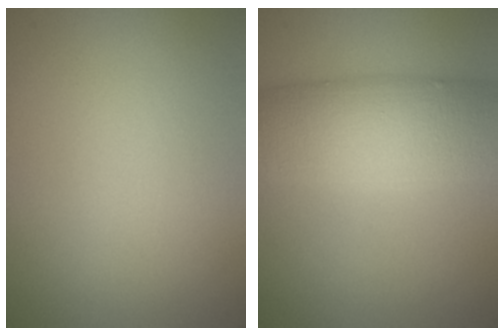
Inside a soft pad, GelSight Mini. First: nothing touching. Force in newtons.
{"total": 9.2, "press": 9.2, "slide": 0.1}